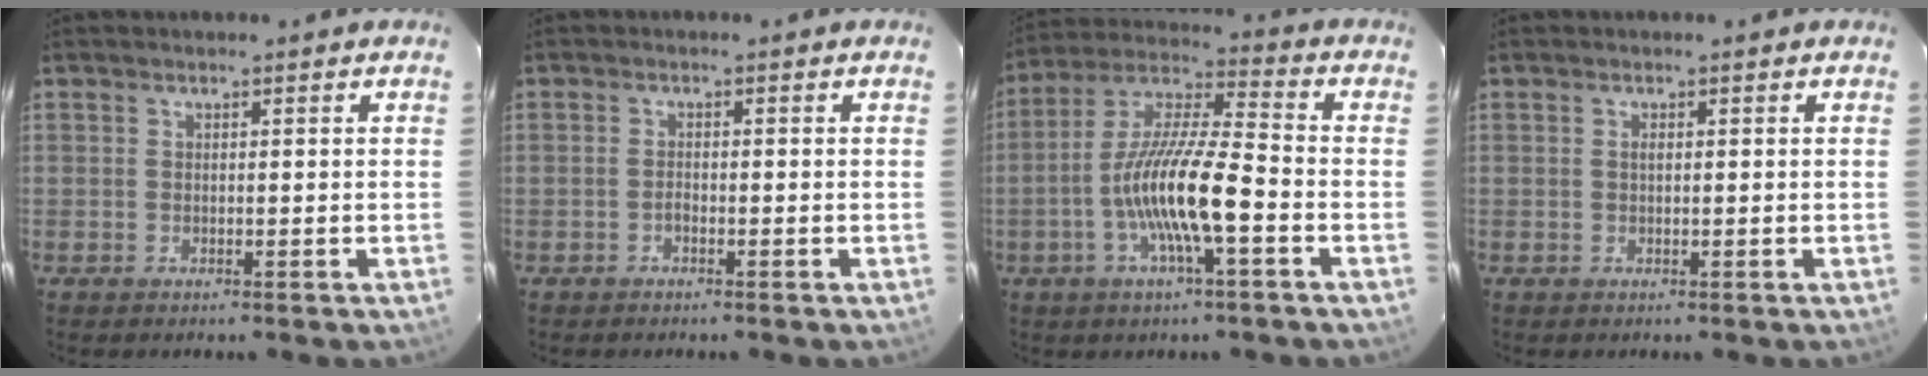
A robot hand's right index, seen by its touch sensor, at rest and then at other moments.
{"total": 0.9, "force": [-0.6, 0.5, 0.5], "torque": [-0.010, 0.003, -0.013]}
{"total": 14.4, "force": [-4.5, 2.1, 13.5], "torque": [-0.262, 0.002, -0.091]}
{"total": 0.6, "force": [0.1, 0.3, 0.5], "torque": [-0.010, 0.002, 0.001]}